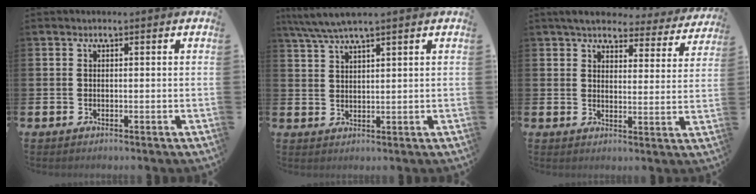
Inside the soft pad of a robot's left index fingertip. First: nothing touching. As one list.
[{"total": 4.3, "force": [3.7, -0.1, 2.1], "torque": [-0.052, -0.009, 0.068]}, {"total": 4.7, "force": [4.4, 1.6, 1.0], "torque": [-0.037, -0.027, 0.074]}]